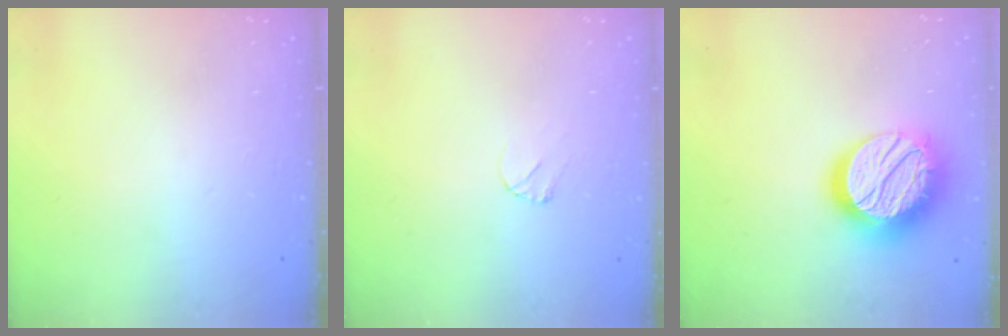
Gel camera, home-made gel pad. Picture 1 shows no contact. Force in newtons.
{"total": 3.2, "press": 3.2, "slide": 0.3}
{"total": 20.9, "press": 20.8, "slide": 1.4}